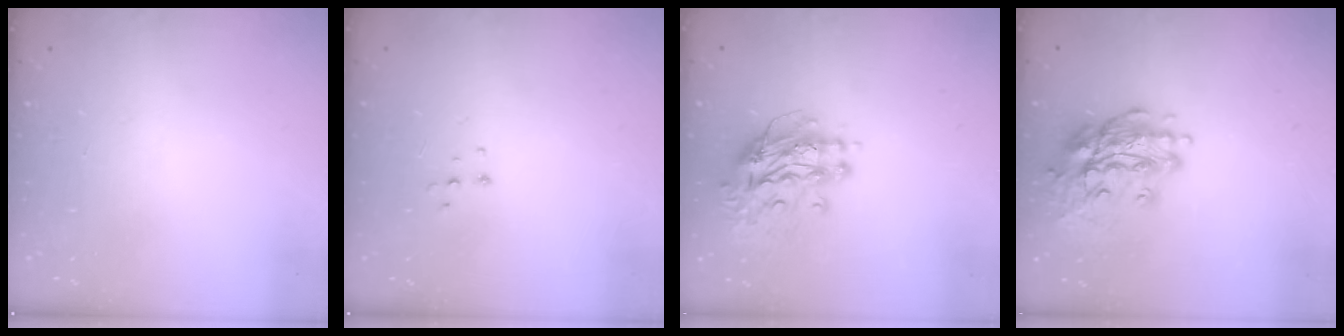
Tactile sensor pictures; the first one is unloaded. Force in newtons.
{"total": 3.7, "press": 3.7, "slide": 0.3}
{"total": 12.5, "press": 12.4, "slide": 1.2}
{"total": 16.9, "press": 16.6, "slide": 3.1}